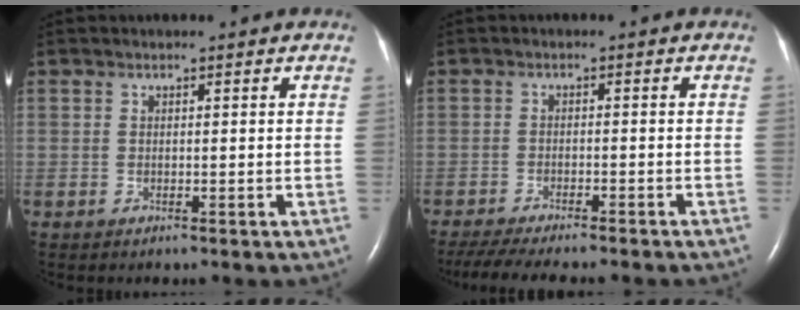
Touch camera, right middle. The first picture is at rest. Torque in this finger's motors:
{"motor_torque": [0.16, -0.17, 0.11, 0.07]}